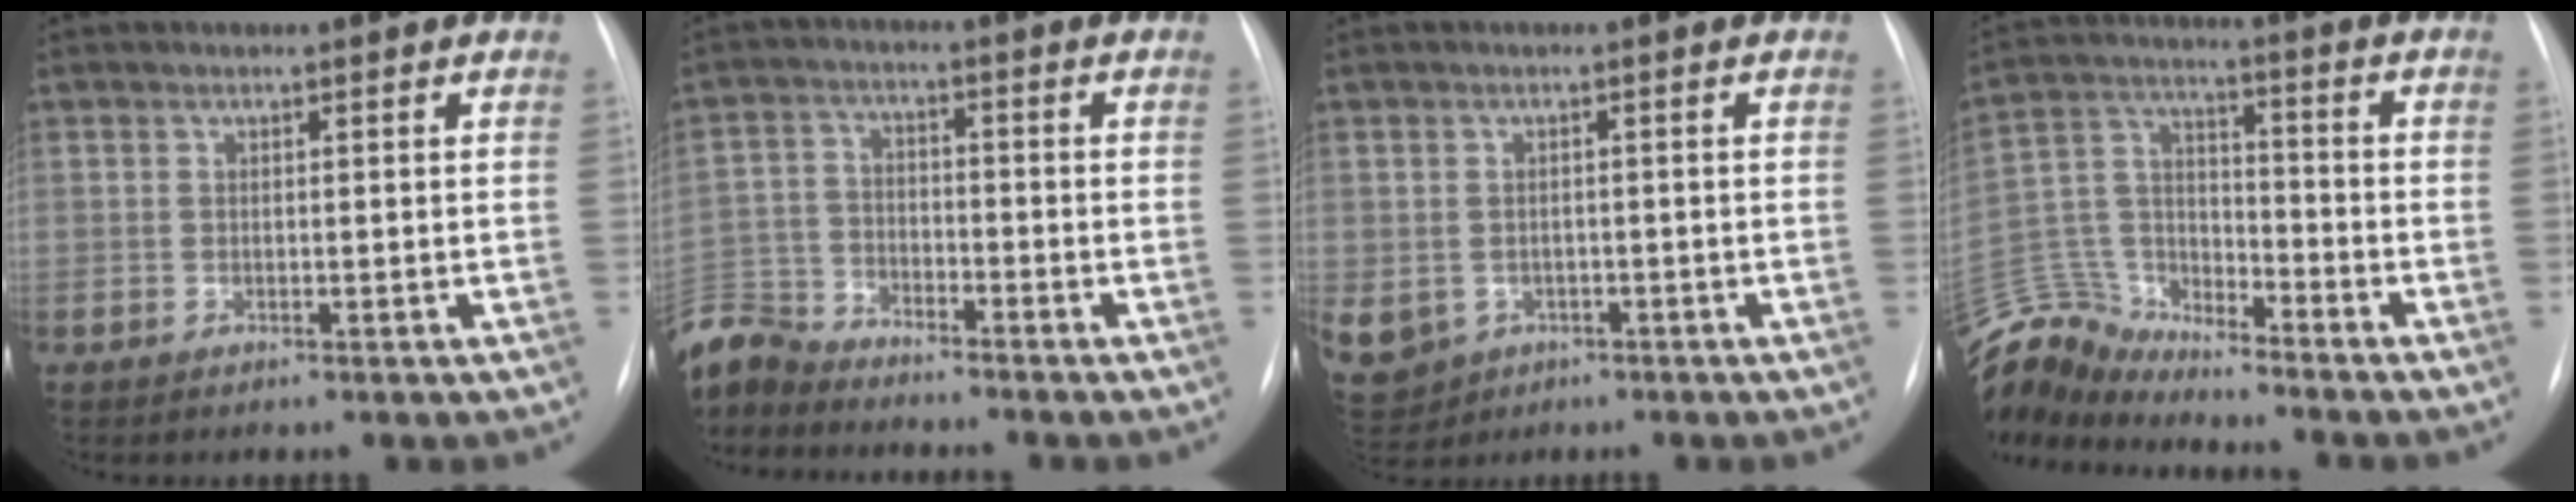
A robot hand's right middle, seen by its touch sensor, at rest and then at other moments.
{"total": 9.5, "force": [-9.3, 2.0, 1.0], "torque": [-0.033, 0.004, -0.186]}
{"total": 14.3, "force": [-5.5, 12.2, 5.1], "torque": [-0.171, -0.004, -0.064]}
{"total": 13.3, "force": [-13.0, 2.3, 0.9], "torque": [-0.034, 0.046, -0.250]}